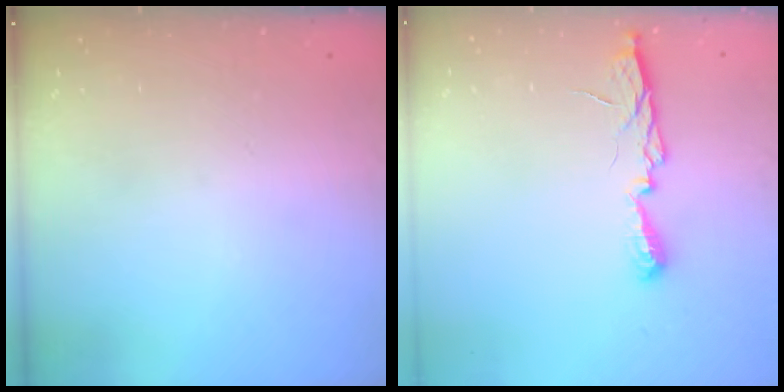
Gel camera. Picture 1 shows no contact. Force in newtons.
{"total": 7.0, "press": 7.0, "slide": 0.7}